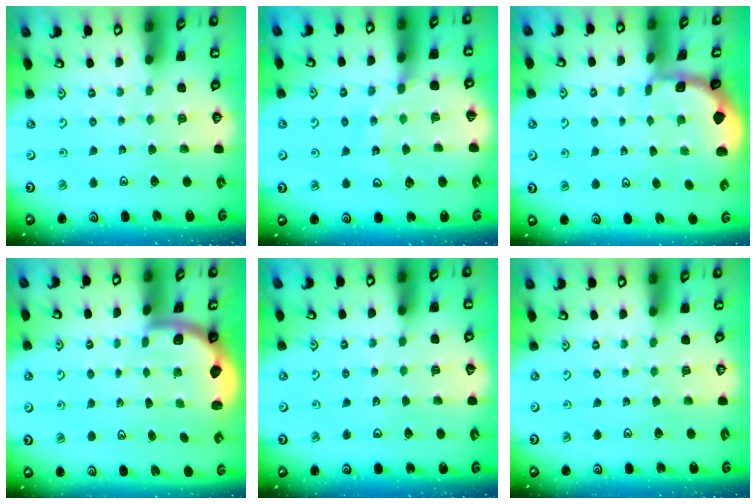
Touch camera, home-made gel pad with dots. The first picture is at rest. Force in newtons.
{"total": 10.1, "press": 10.1, "slide": 0.6}
{"total": 1.3, "press": 1.2, "slide": 0.2}
{"total": 2.0, "press": 2.0, "slide": 0.5}
{"total": 1.6, "press": 1.6, "slide": 0.2}
{"total": 0.0}